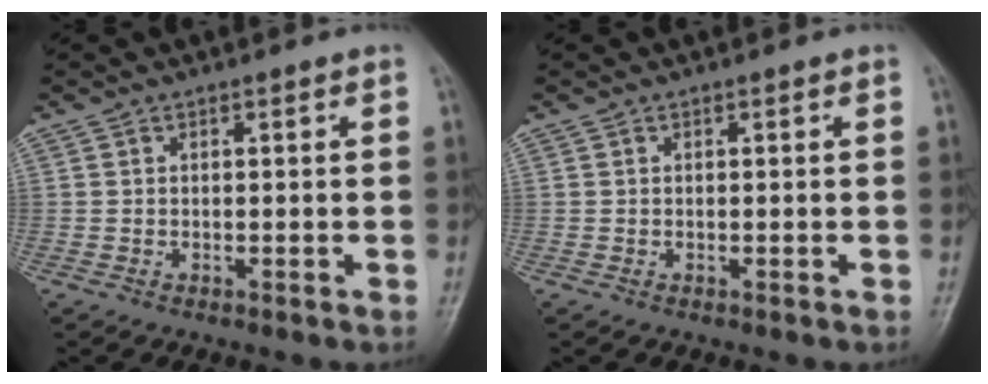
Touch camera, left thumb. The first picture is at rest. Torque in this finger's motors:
{"motor_torque": [-0.07, -0.07, 0.09, 0.03, 0.00]}